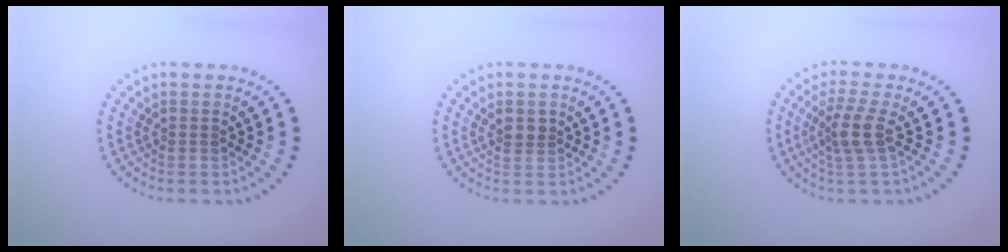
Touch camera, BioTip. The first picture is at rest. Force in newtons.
{"total": 1.4, "press": 1.3, "slide": 0.7}
{"total": 2.8, "press": 2.2, "slide": 1.7}